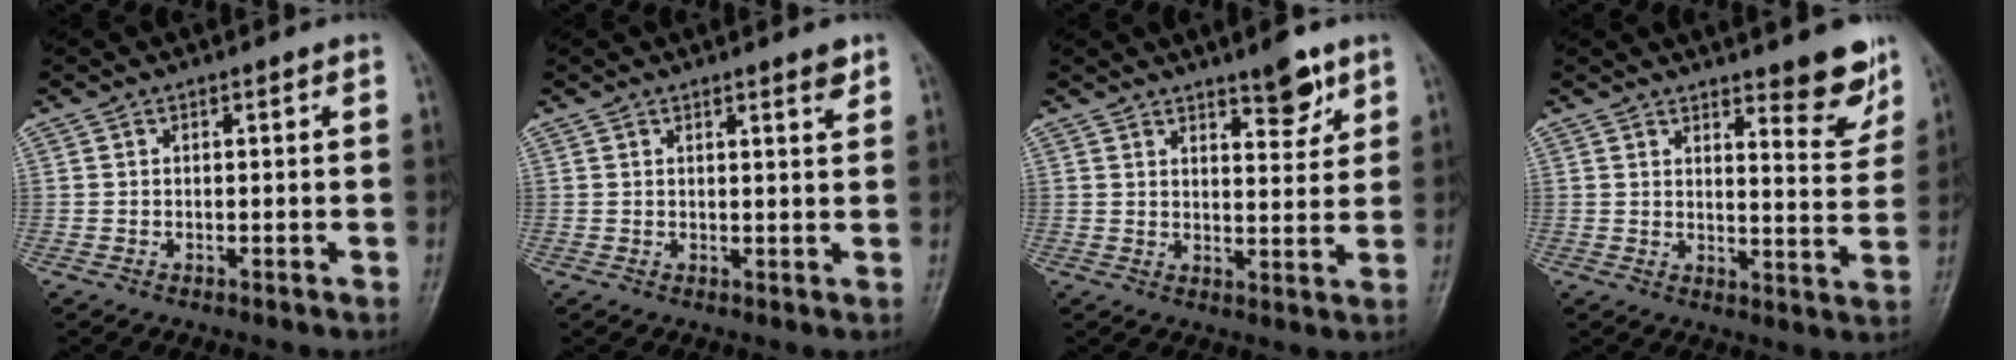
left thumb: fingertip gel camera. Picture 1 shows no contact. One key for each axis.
{"total": 2.5, "fx": 1.8, "fy": 0.3, "fz": 1.7, "tx": -0.020, "ty": -0.012, "tz": 0.024}
{"total": 6.4, "fx": 4.4, "fy": 2.2, "fz": 4.2, "tx": -0.040, "ty": -0.031, "tz": 0.062}
{"total": 8.5, "fx": 6.1, "fy": 2.0, "fz": 5.5, "tx": -0.047, "ty": -0.048, "tz": 0.085}